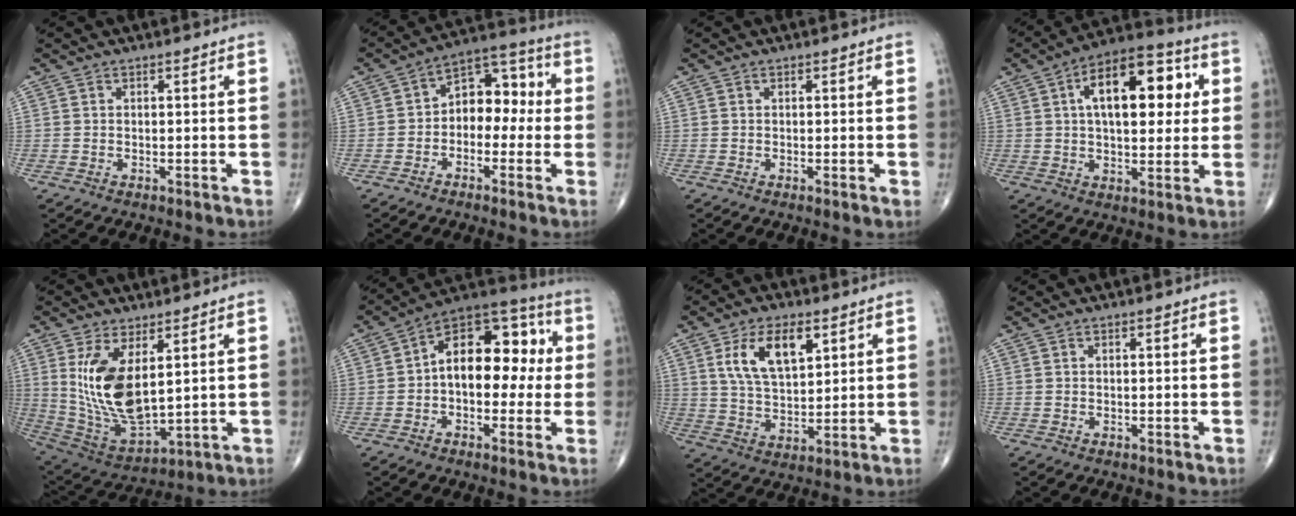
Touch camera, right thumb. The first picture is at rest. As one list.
[{"total": 9.9, "force": [-0.6, 6.9, 7.1], "torque": [-0.061, 0.046, -0.028]}, {"total": 0.7, "force": [-0.1, 0.0, 0.7], "torque": [-0.016, -0.004, -0.002]}, {"total": 17.3, "force": [4.2, 8.8, 14.3], "torque": [-0.179, 0.016, 0.056]}, {"total": 14.8, "force": [3.7, 7.0, 12.4], "torque": [-0.229, -0.025, 0.096]}, {"total": 15.8, "force": [0.7, 9.7, 12.5], "torque": [-0.140, 0.048, -0.005]}, {"total": 11.5, "force": [4.8, 5.7, 8.7], "torque": [-0.145, -0.016, 0.094]}, {"total": 0.0}]